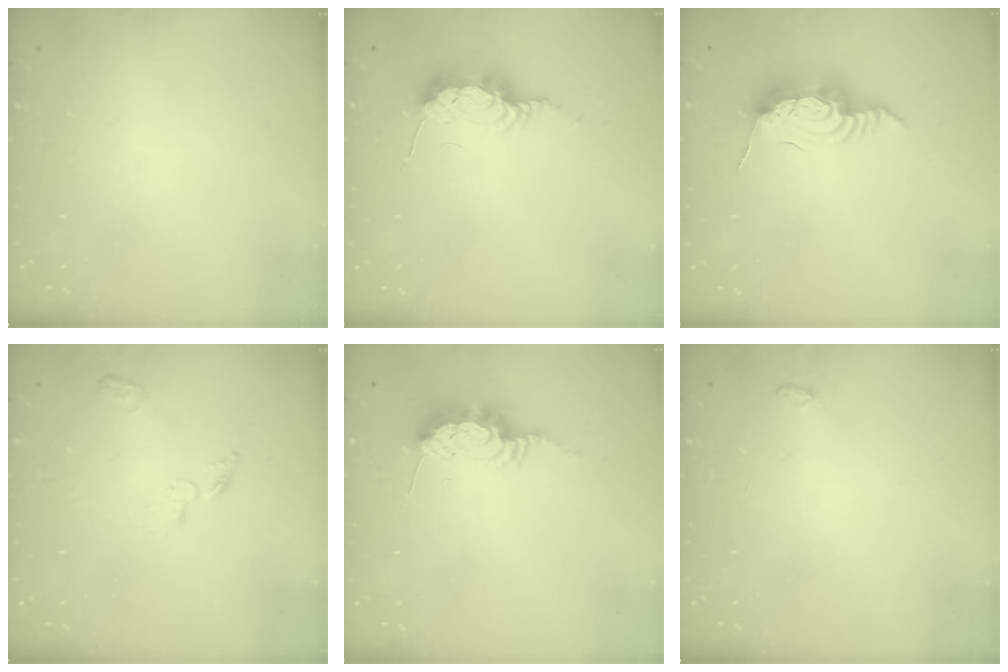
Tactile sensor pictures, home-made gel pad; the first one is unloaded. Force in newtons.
{"total": 7.7, "press": 7.6, "slide": 1.2}
{"total": 14.2, "press": 14.2, "slide": 0.9}
{"total": 4.6, "press": 4.5, "slide": 0.5}
{"total": 8.4, "press": 8.4, "slide": 0.4}
{"total": 2.8, "press": 2.8, "slide": 0.4}